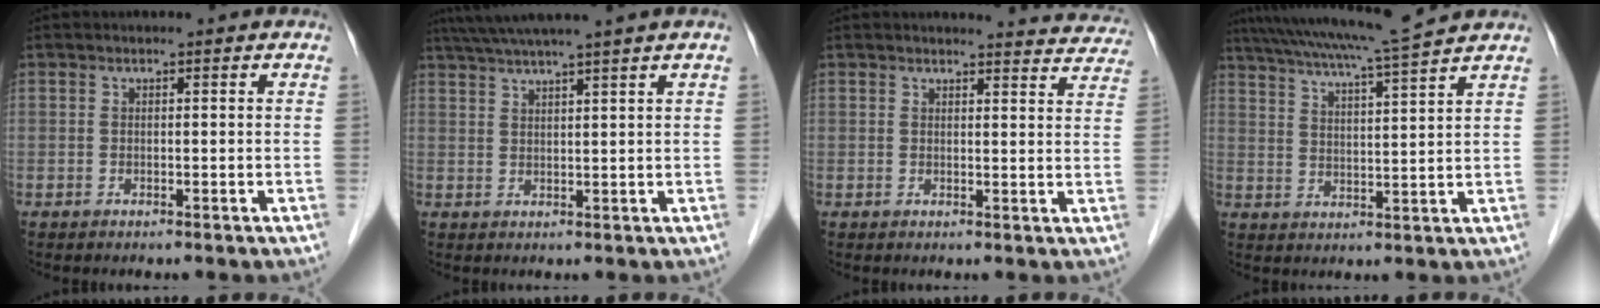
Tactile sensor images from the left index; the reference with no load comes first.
{"total": 9.2, "force": [7.6, -1.7, 4.8], "torque": [-0.078, 0.026, 0.111]}
{"total": 10.5, "force": [10.3, 1.7, 1.1], "torque": [0.014, -0.029, 0.088]}
{"total": 13.0, "force": [11.5, -1.4, 6.0], "torque": [-0.113, 0.010, 0.172]}